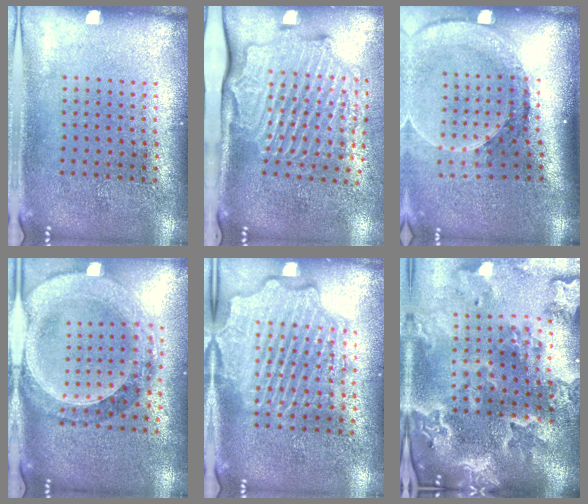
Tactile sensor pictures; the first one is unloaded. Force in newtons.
{"total": 2.8, "press": 2.2, "slide": 1.8}
{"total": 2.6, "press": 1.9, "slide": 1.8}
{"total": 1.4, "press": 1.4, "slide": 0.3}
{"total": 3.1, "press": 3.1, "slide": 0.3}
{"total": 4.5, "press": 3.6, "slide": 2.6}